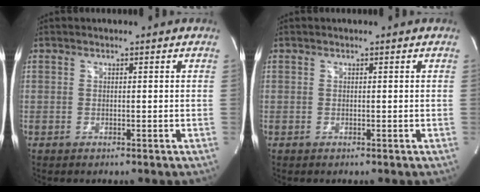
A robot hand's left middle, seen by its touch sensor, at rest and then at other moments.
{"total": 0.0}